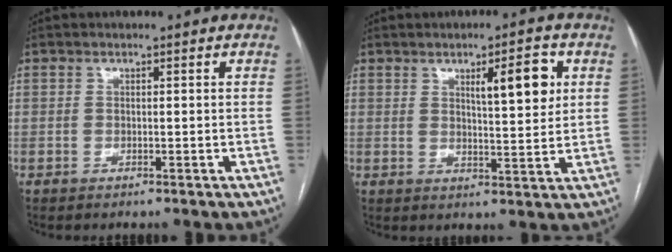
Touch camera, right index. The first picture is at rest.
{"total": 7.2, "force": [2.7, 1.4, 6.6], "torque": [-0.098, 0.002, 0.041]}